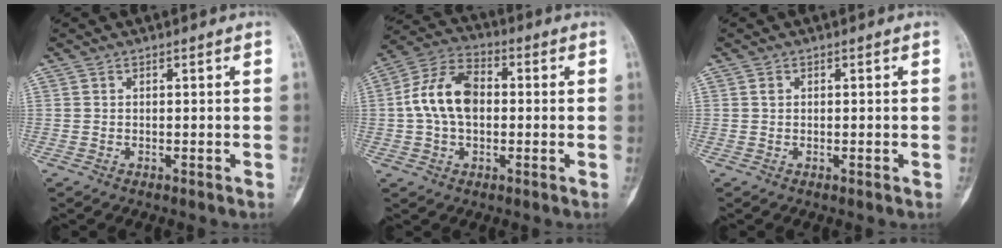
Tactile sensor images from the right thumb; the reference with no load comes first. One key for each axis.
{"total": 11.5, "fx": 0.2, "fy": 7.4, "fz": 8.8, "tx": -0.165, "ty": 0.030, "tz": -0.004}
{"total": 1.0, "fx": 0.1, "fy": 0.6, "fz": 0.8, "tx": -0.011, "ty": 0.000, "tz": 0.001}